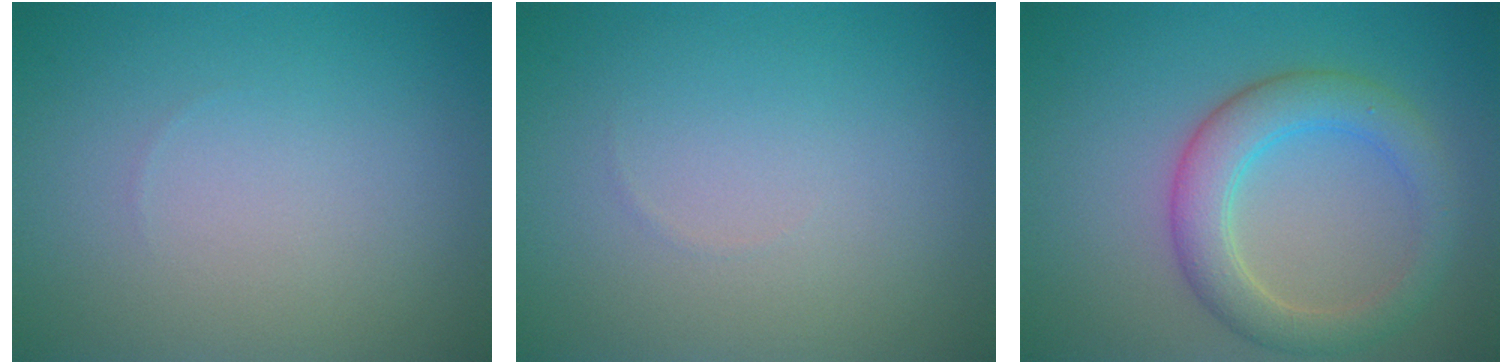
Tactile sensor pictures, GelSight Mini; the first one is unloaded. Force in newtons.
{"total": 0.0}
{"total": 4.6, "press": 4.6, "slide": 0.1}